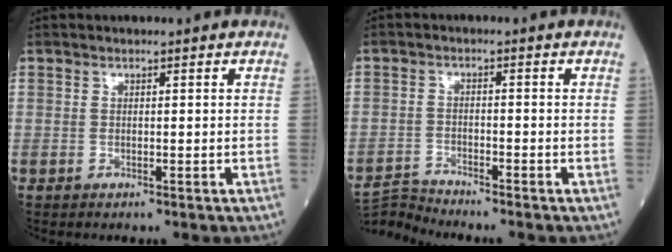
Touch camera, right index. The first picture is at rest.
{"total": 4.3, "force": [-3.9, -1.5, -1.0], "torque": [0.017, -0.014, -0.075]}